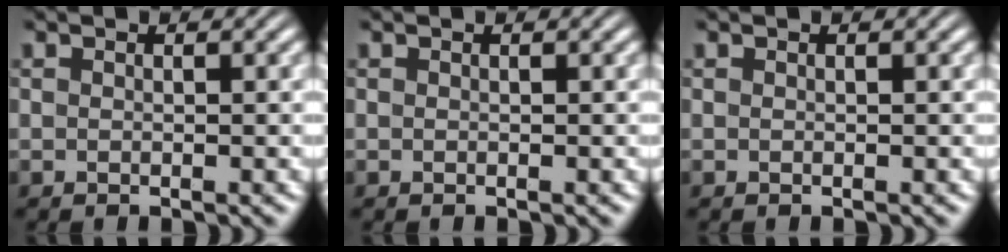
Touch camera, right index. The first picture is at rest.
{"total": 0.0}
{"total": 0.0}